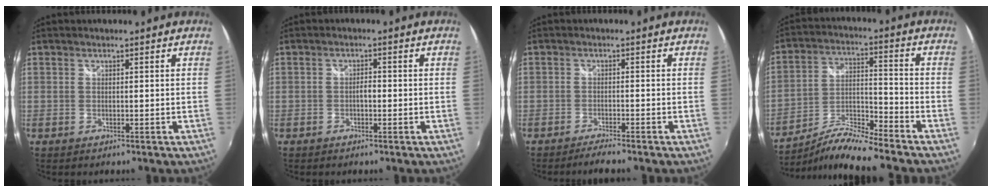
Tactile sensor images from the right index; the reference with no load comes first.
{"total": 1.4, "force": [-0.4, 0.7, 1.2], "torque": [-0.022, 0.004, -0.010]}
{"total": 2.9, "force": [-2.6, -0.1, 1.2], "torque": [-0.036, -0.007, -0.050]}
{"total": 10.4, "force": [-9.6, -1.0, 3.7], "torque": [-0.076, 0.007, -0.186]}